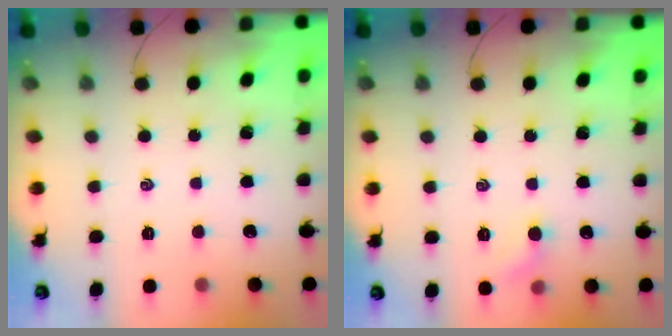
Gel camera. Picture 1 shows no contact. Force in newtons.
{"total": 5.2, "press": 4.9, "slide": 1.8}